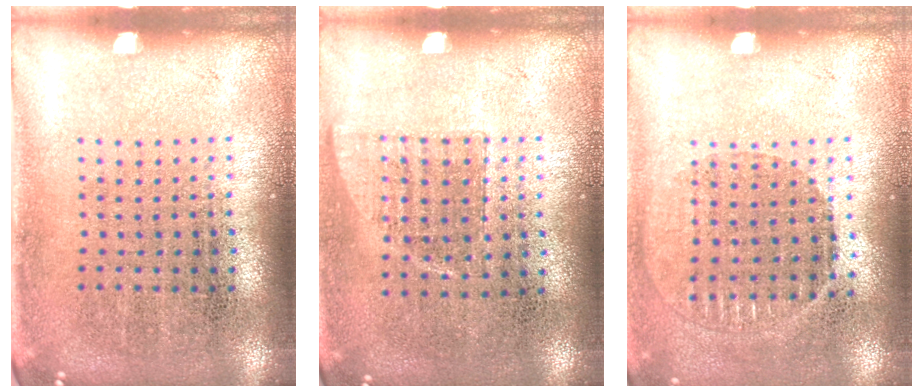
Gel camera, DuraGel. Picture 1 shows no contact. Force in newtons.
{"total": 0.6, "press": 0.6, "slide": 0.2}
{"total": 0.9, "press": 0.8, "slide": 0.4}